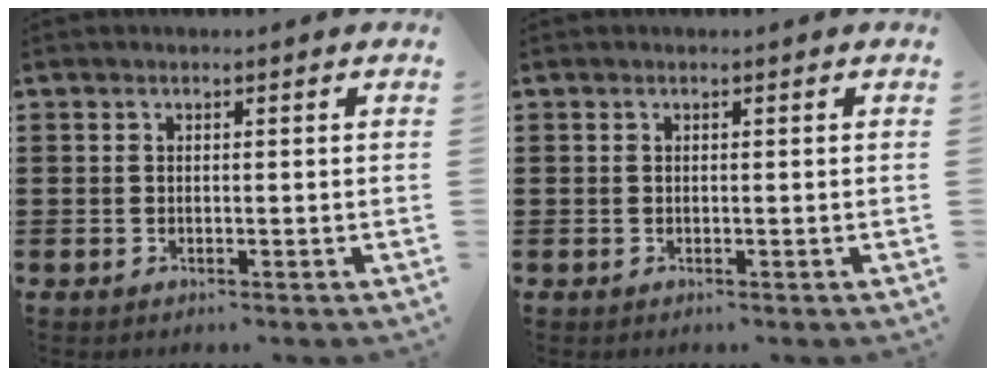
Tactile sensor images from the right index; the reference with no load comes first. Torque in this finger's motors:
{"motor_torque": [-0.19, 0.37, 0.00, 0.00]}